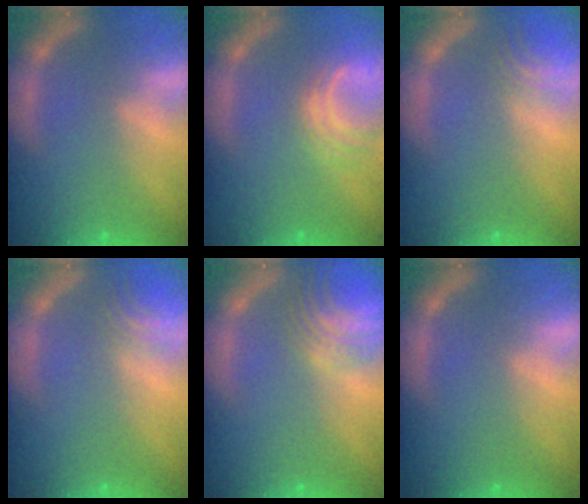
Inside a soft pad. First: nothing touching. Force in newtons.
{"total": 4.0}
{"total": 2.5}
{"total": 2.5}
{"total": 7.5}
{"total": 0.0}